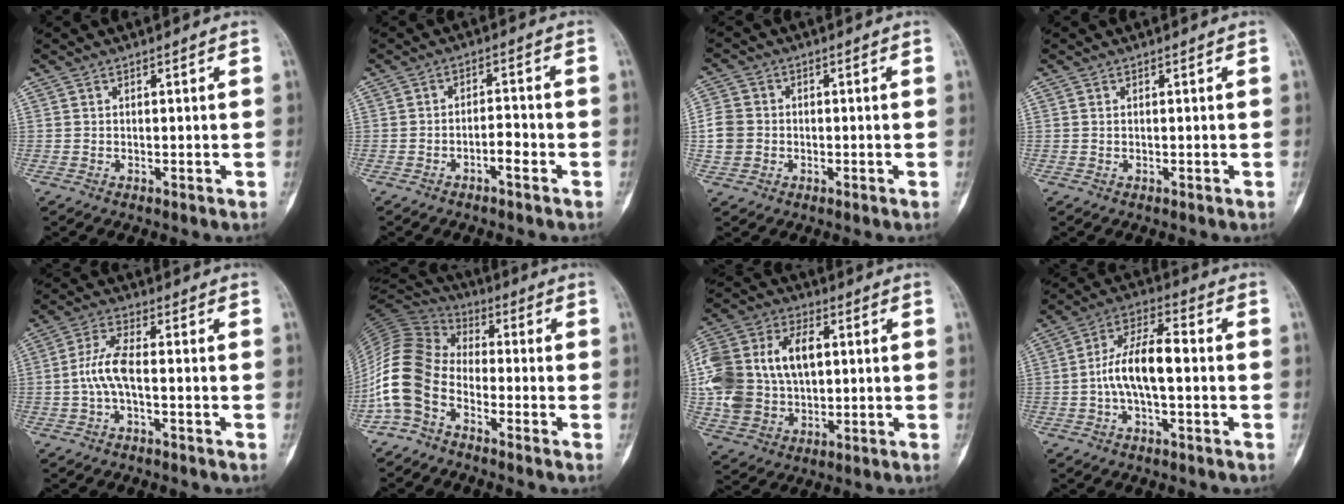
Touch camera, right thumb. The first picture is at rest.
{"total": 3.3, "force": [-1.7, 1.2, 2.5], "torque": [-0.037, 0.023, -0.030]}
{"total": 5.8, "force": [-0.8, 5.1, 2.7], "torque": [-0.055, 0.011, -0.019]}
{"total": 0.0}
{"total": 6.1, "force": [-1.1, 2.1, 5.7], "torque": [-0.129, 0.019, -0.026]}
{"total": 13.3, "force": [-5.7, 8.5, 8.5], "torque": [-0.185, 0.057, -0.134]}
{"total": 23.8, "force": [2.7, 16.6, 16.8], "torque": [-0.366, 0.025, 0.060]}
{"total": 10.7, "force": [-1.1, 4.4, 9.7], "torque": [-0.188, 0.036, -0.025]}